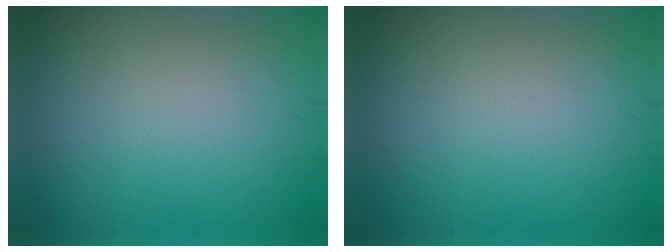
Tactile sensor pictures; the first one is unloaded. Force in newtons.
{"total": 0.0}